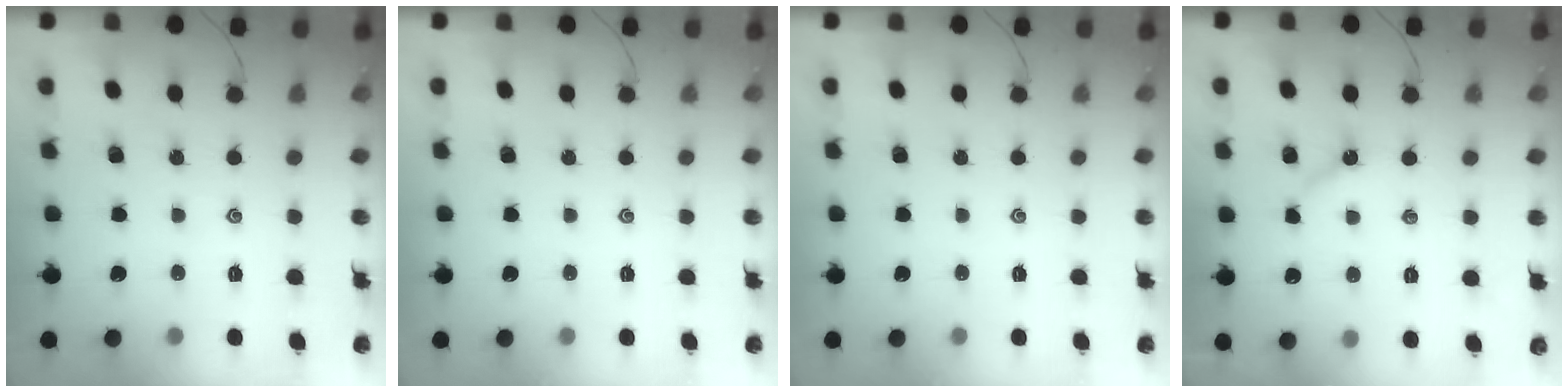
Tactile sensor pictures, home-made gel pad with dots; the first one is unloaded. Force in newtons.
{"total": 0.0}
{"total": 0.0}
{"total": 3.5, "press": 3.5, "slide": 0.5}